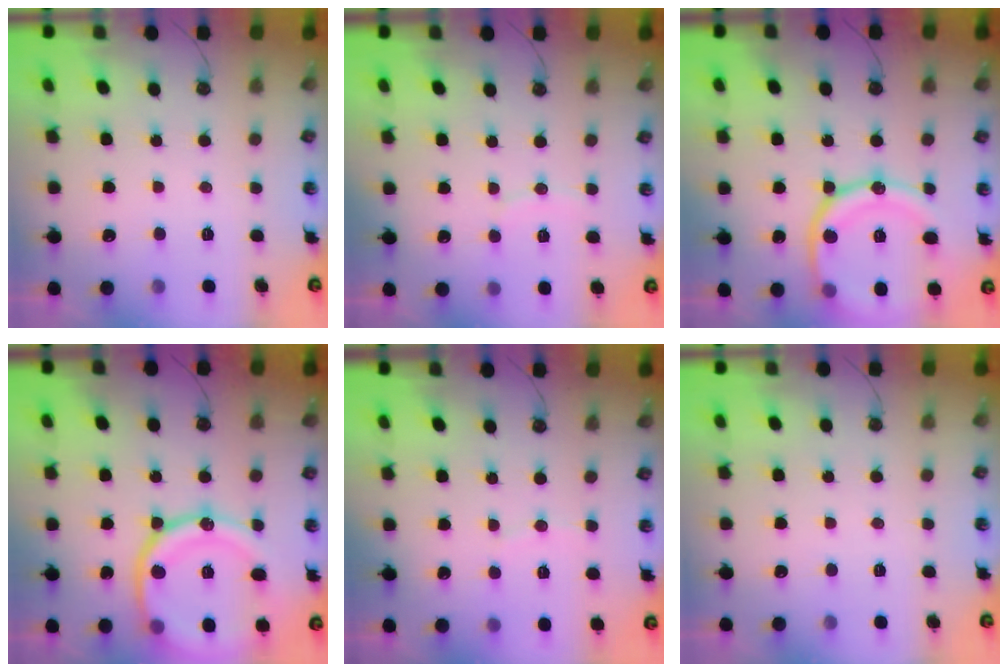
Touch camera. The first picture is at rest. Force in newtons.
{"total": 4.7, "press": 4.6, "slide": 0.5}
{"total": 19.6, "press": 19.5, "slide": 2.1}
{"total": 22.3, "press": 22.2, "slide": 2.3}
{"total": 3.4, "press": 3.2, "slide": 1.3}
{"total": 0.0}